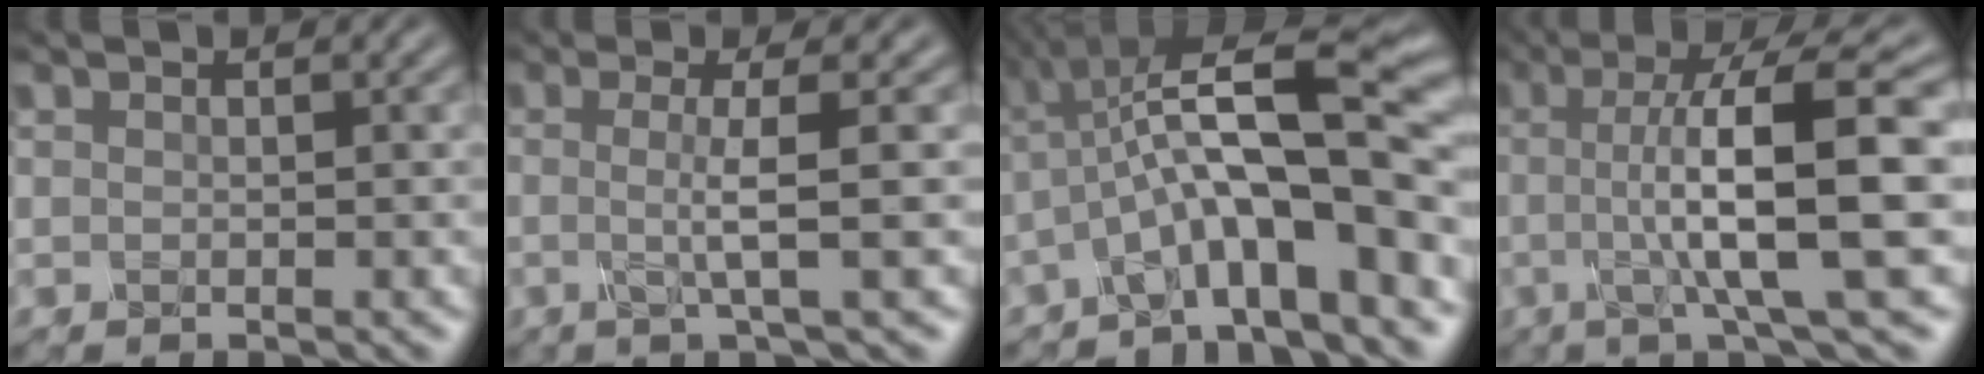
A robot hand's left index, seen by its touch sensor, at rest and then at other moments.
{"total": 3.6, "force": [-0.5, 0.5, 3.5], "torque": [-0.058, -0.006, -0.017]}
{"total": 10.7, "force": [-2.1, 2.7, 10.1], "torque": [-0.154, 0.020, -0.044]}
{"total": 11.7, "force": [-0.1, 2.3, 11.5], "torque": [-0.139, 0.012, -0.009]}